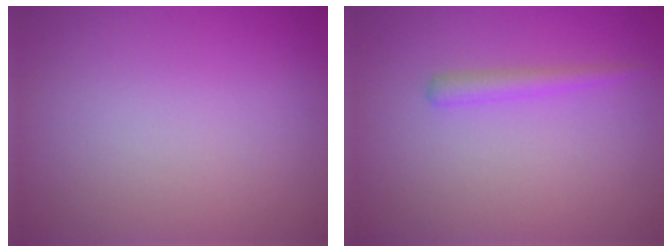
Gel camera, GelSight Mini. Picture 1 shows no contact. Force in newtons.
{"total": 1.3, "press": 1.3, "slide": 0.1}